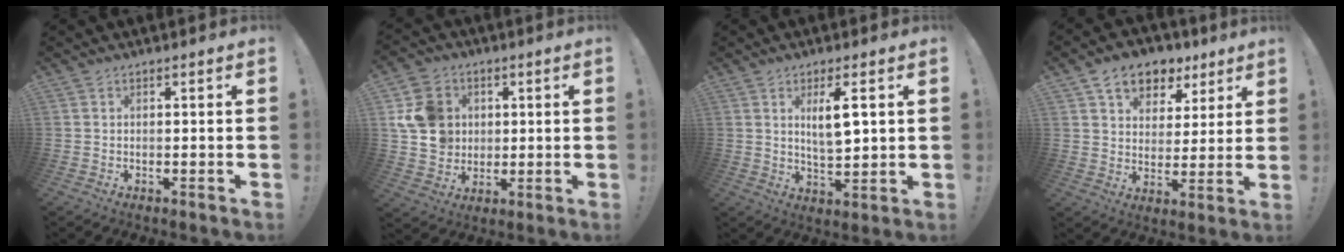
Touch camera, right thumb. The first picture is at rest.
{"total": 12.7, "force": [3.3, 11.1, 5.2], "torque": [-0.087, -0.008, 0.072]}
{"total": 7.8, "force": [2.6, 2.3, 7.0], "torque": [-0.121, -0.005, 0.041]}
{"total": 11.1, "force": [6.6, 7.6, 4.5], "torque": [-0.065, -0.036, 0.125]}